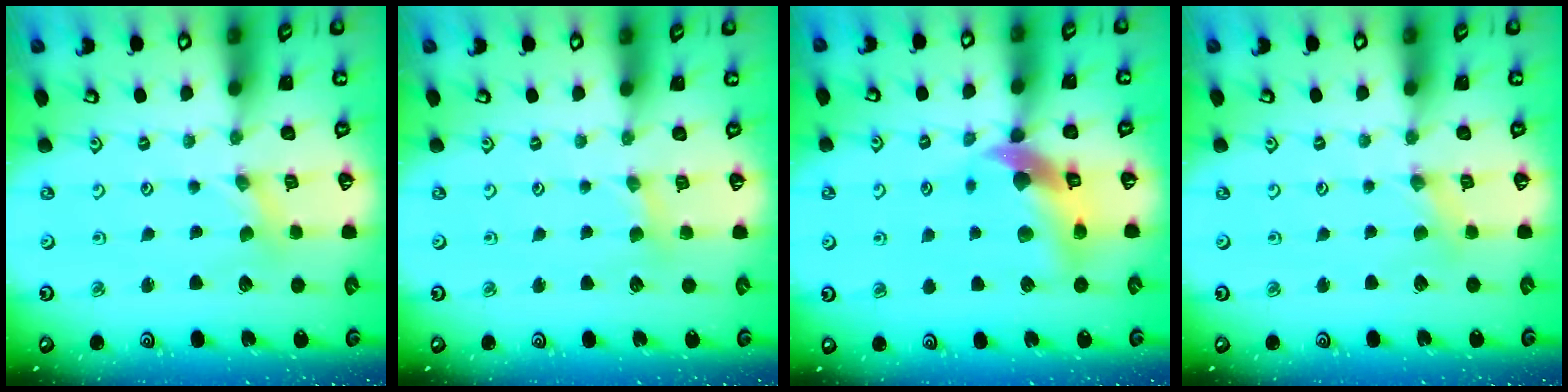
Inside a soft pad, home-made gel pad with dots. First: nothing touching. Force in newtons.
{"total": 2.7, "press": 2.7, "slide": 0.3}
{"total": 12.2, "press": 12.0, "slide": 1.9}
{"total": 2.5, "press": 2.4, "slide": 0.4}